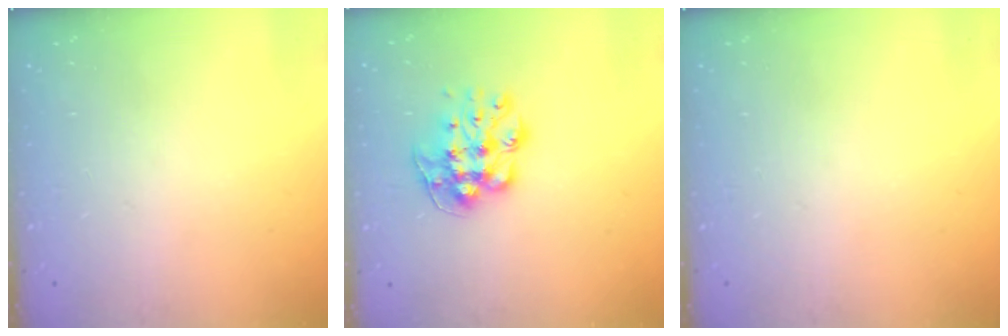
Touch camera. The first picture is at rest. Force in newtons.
{"total": 11.0, "press": 10.9, "slide": 0.8}
{"total": 0.0}